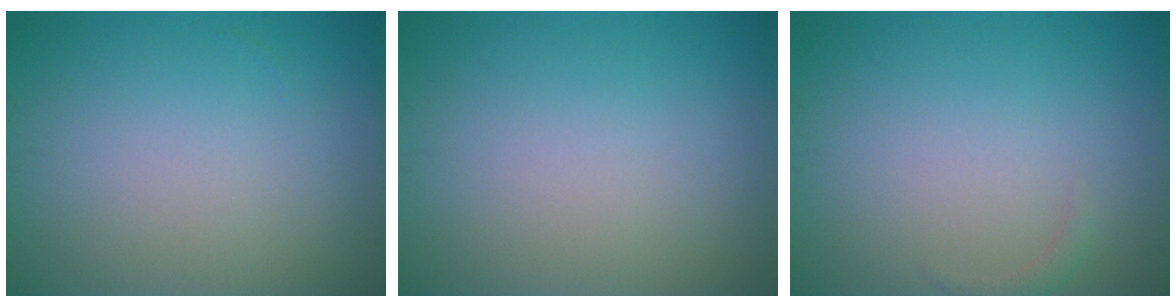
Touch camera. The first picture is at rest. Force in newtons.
{"total": 0.0}
{"total": 0.7, "press": 0.7, "slide": 0.1}